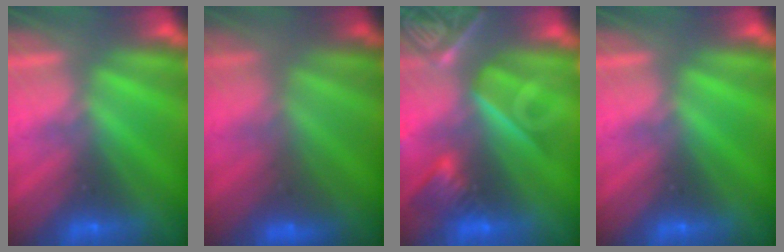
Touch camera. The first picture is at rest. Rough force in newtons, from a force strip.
{"total": 2.4}
{"total": 9.4}
{"total": 0.0}